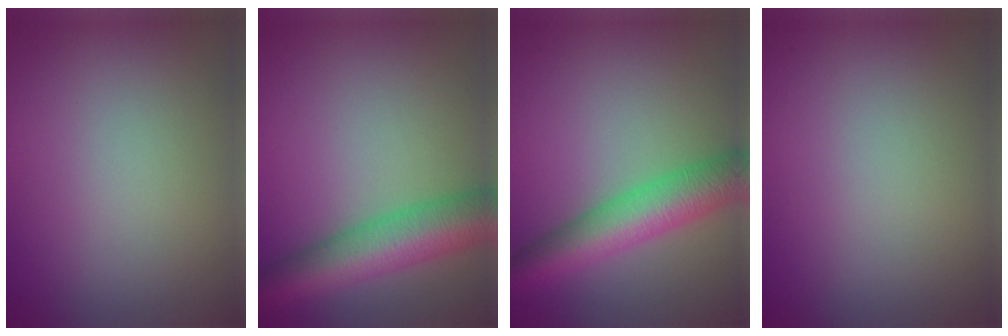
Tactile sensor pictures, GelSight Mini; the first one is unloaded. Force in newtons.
{"total": 9.1, "press": 9.1, "slide": 0.2}
{"total": 7.2, "press": 7.2, "slide": 0.3}
{"total": 0.0}